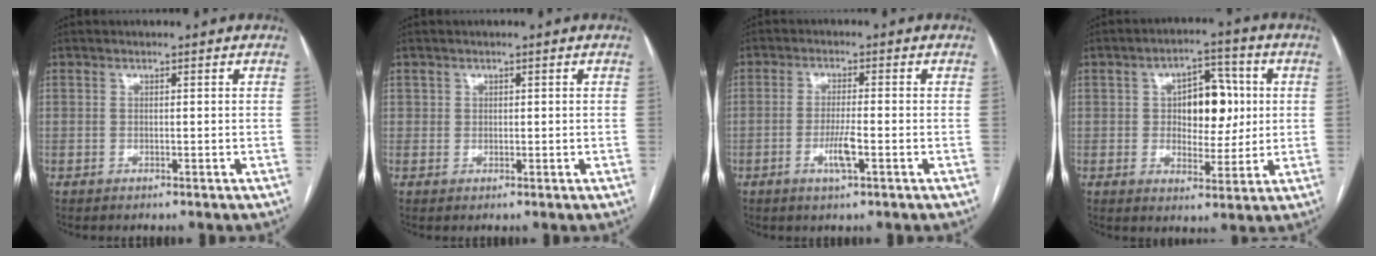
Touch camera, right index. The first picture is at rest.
{"total": 1.2, "force": [0.5, 1.1, 0.0], "torque": [0.010, 0.002, 0.006]}
{"total": 4.2, "force": [-1.5, 0.3, 3.9], "torque": [-0.078, -0.005, -0.025]}
{"total": 9.4, "force": [1.4, 5.2, 7.8], "torque": [-0.111, 0.018, 0.029]}